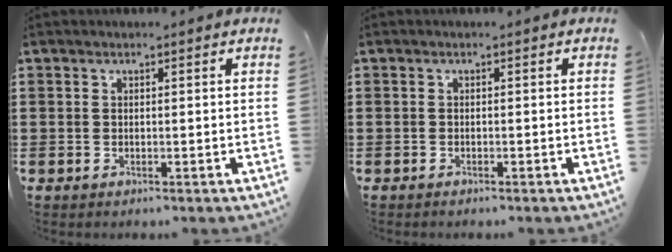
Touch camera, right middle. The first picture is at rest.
{"total": 0.0}